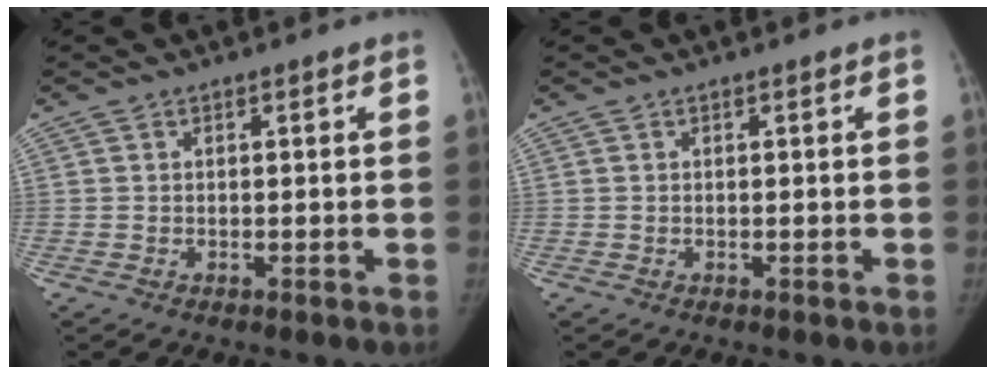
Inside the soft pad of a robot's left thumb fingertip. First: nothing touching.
{"total": 0.0}